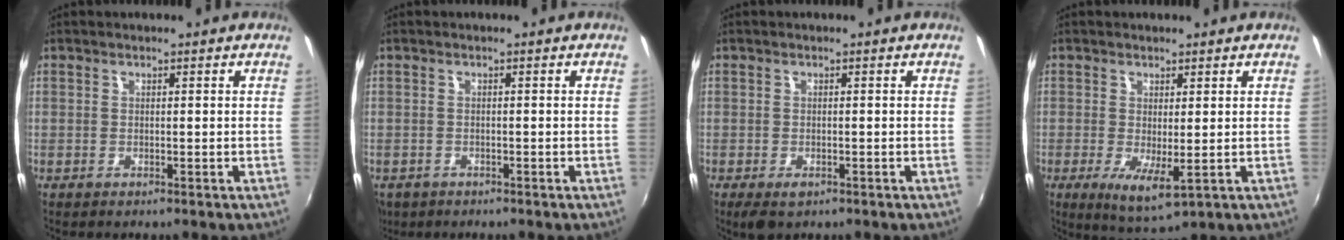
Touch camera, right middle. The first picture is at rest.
{"total": 4.7, "force": [-2.6, 3.3, 2.1], "torque": [-0.052, -0.014, -0.039]}
{"total": 3.0, "force": [-1.7, 1.6, 1.9], "torque": [-0.037, -0.012, -0.026]}
{"total": 5.6, "force": [-0.8, 1.6, 5.3], "torque": [-0.094, -0.018, -0.006]}